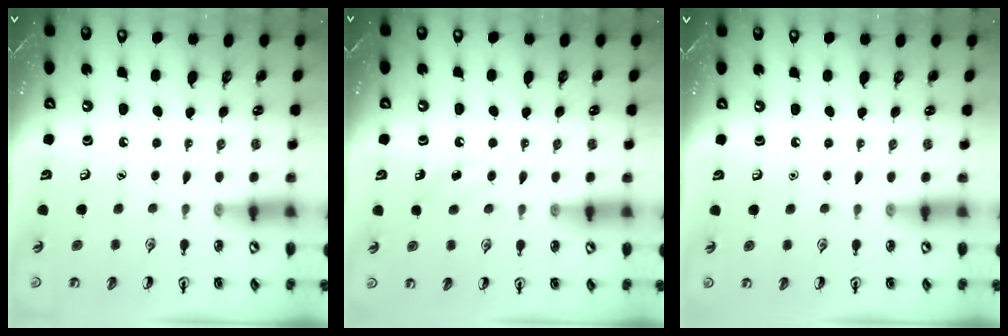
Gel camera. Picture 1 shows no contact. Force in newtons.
{"total": 4.5, "press": 4.2, "slide": 1.3}
{"total": 0.0}